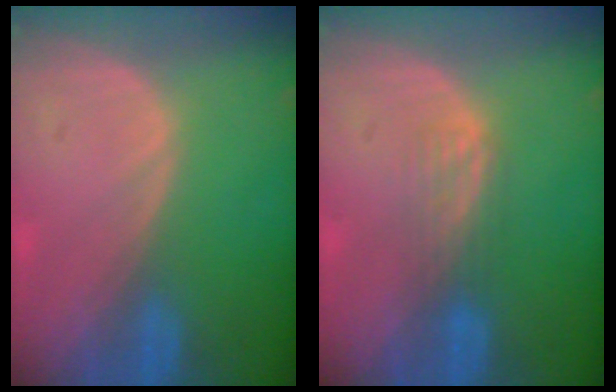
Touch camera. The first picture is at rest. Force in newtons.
{"total": 2.6, "press": 2.6, "slide": 0.4}